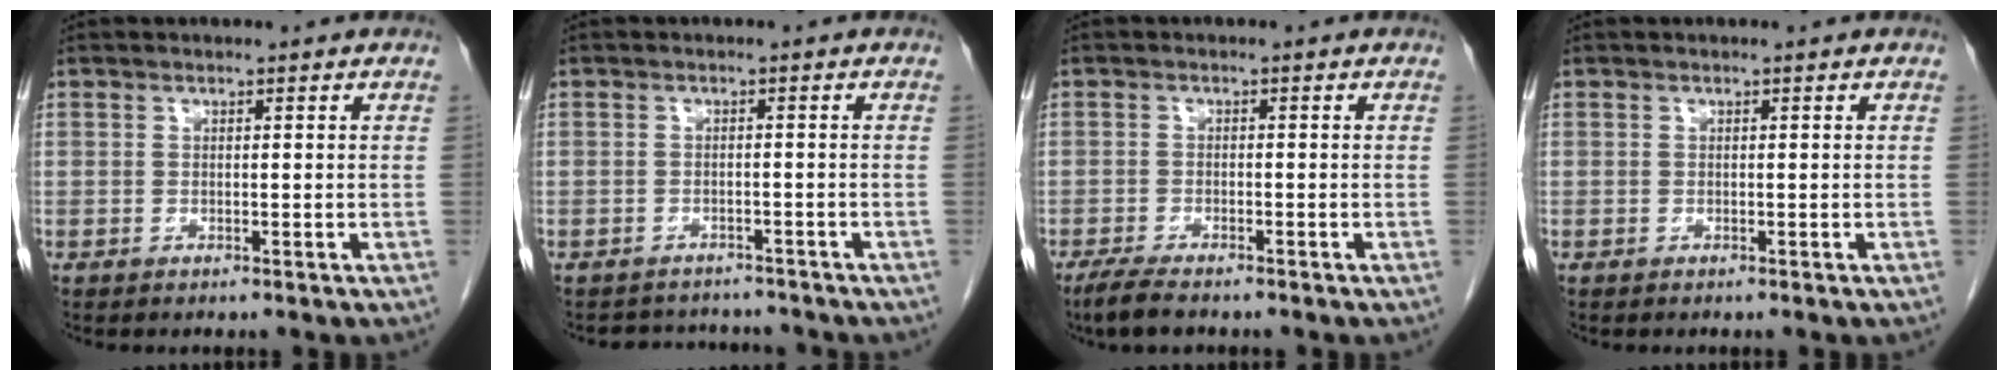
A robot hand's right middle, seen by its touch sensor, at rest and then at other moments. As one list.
[{"total": 5.3, "force": [-5.1, 1.4, 0.2], "torque": [-0.002, 0.008, -0.065]}, {"total": 4.2, "force": [-3.3, 0.8, 2.5], "torque": [-0.050, -0.011, -0.054]}, {"total": 0.0}]